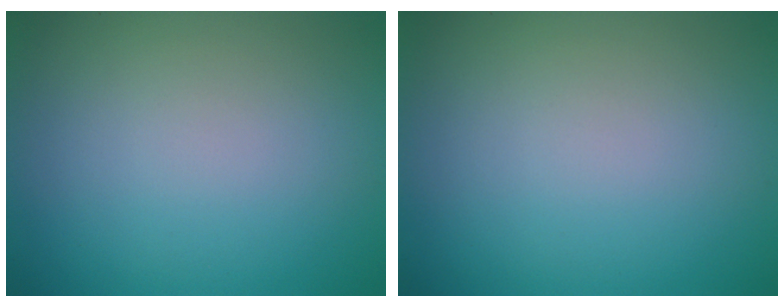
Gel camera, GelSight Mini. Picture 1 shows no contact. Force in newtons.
{"total": 0.0}